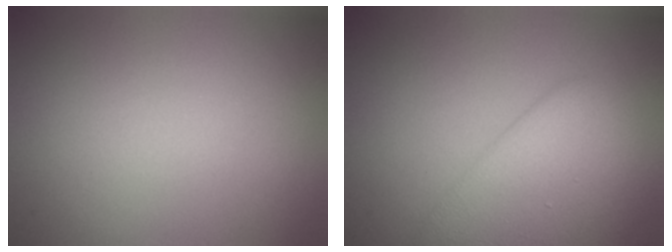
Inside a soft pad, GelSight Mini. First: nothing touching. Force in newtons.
{"total": 5.1, "press": 5.1, "slide": 0.3}